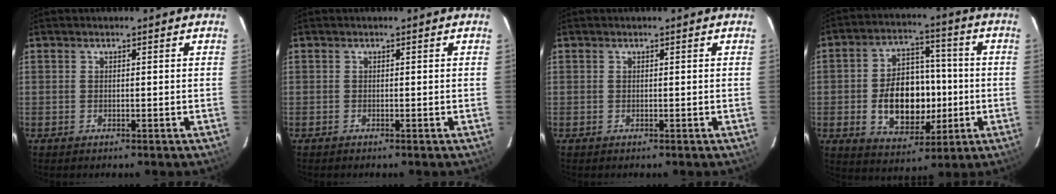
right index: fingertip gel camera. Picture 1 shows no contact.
{"total": 0.0}
{"total": 0.0}
{"total": 14.2, "force": [-2.2, 9.5, 10.3], "torque": [-0.197, 0.020, -0.015]}